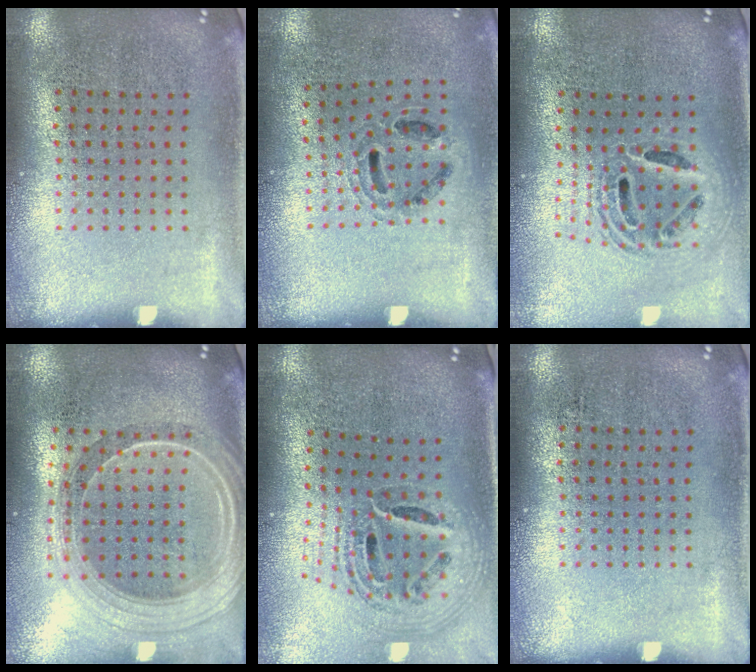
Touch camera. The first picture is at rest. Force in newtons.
{"total": 0.9, "press": 0.8, "slide": 0.2}
{"total": 1.8, "press": 1.5, "slide": 1.1}
{"total": 2.4, "press": 2.1, "slide": 1.2}
{"total": 1.9, "press": 1.6, "slide": 1.1}
{"total": 0.0}